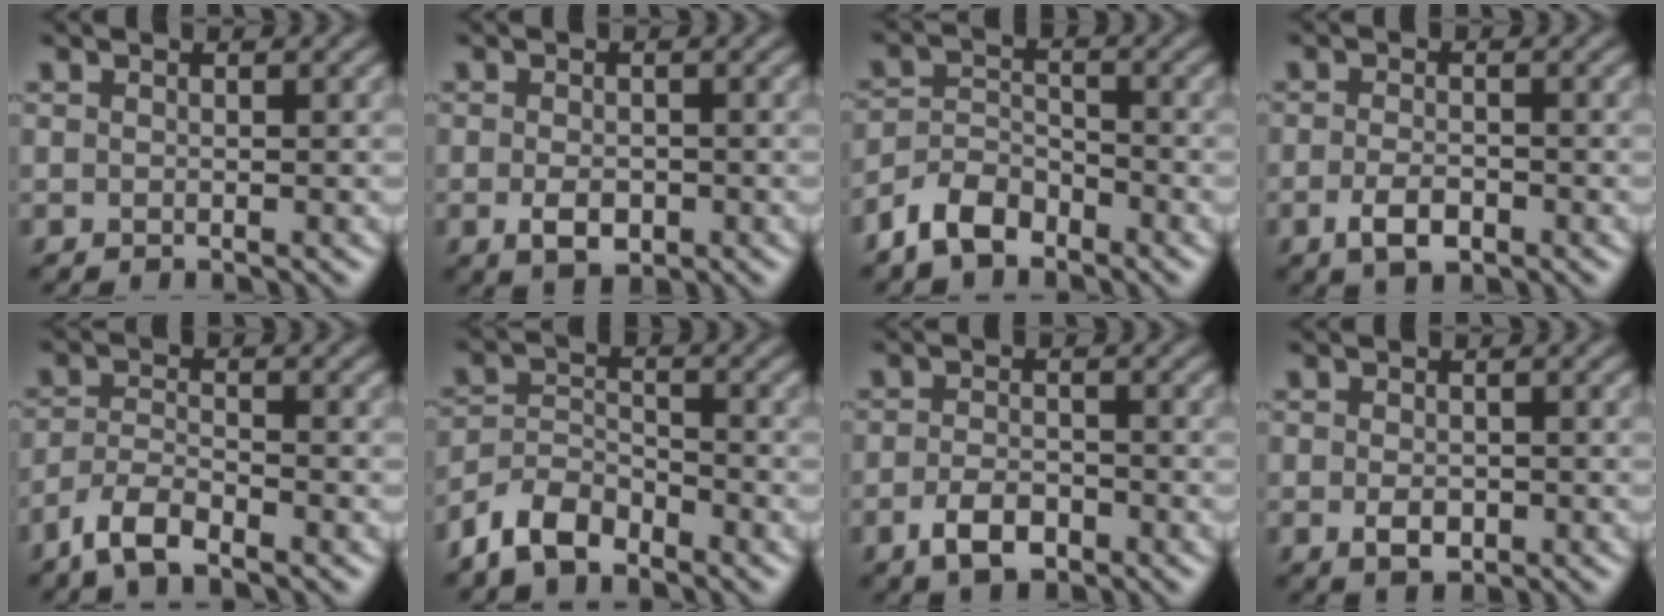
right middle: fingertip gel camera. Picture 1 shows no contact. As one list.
[{"total": 2.4, "force": [-0.6, 1.5, 1.8], "torque": [-0.035, -0.002, -0.010]}, {"total": 3.9, "force": [-2.9, 2.0, 1.6], "torque": [-0.031, 0.004, -0.066]}, {"total": 2.5, "force": [-1.1, 1.2, 2.0], "torque": [-0.043, -0.003, -0.022]}, {"total": 3.6, "force": [-2.7, 1.0, 2.1], "torque": [-0.048, -0.003, -0.064]}, {"total": 4.2, "force": [-3.4, 1.9, 1.7], "torque": [-0.033, 0.000, -0.077]}, {"total": 3.0, "force": [-1.5, 1.6, 2.1], "torque": [-0.042, 0.000, -0.032]}, {"total": 1.9, "force": [-0.4, 1.2, 1.5], "torque": [-0.029, -0.001, -0.006]}]